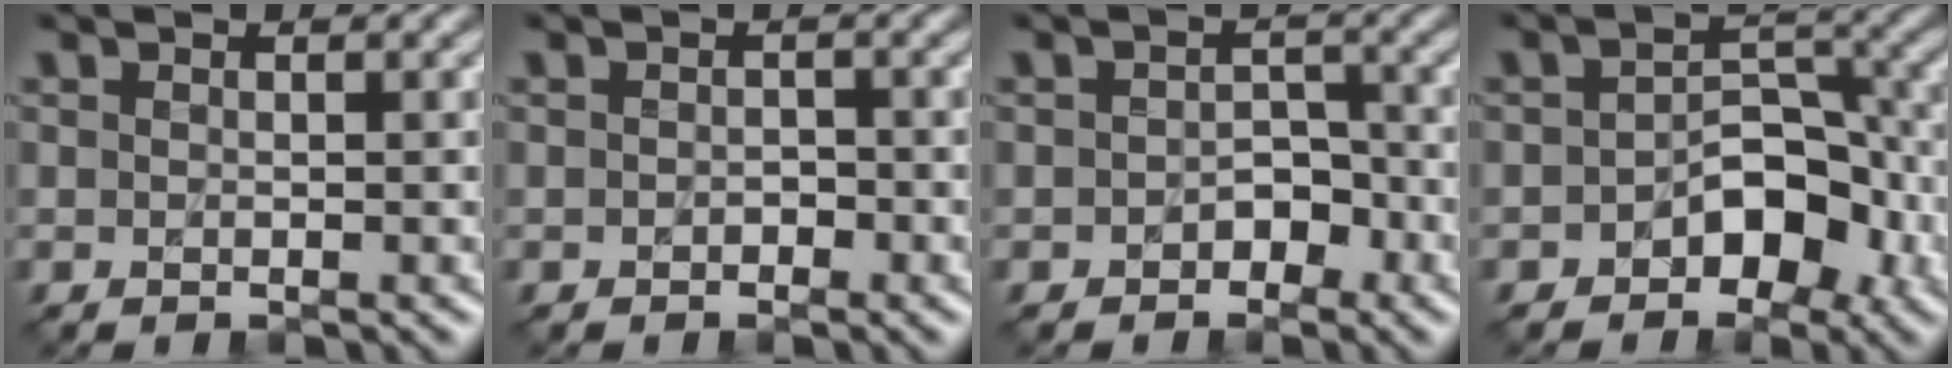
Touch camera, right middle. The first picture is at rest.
{"total": 0.8, "force": [-0.3, 0.6, 0.3], "torque": [-0.005, 0.000, -0.007]}
{"total": 2.0, "force": [-1.0, 1.4, 0.9], "torque": [-0.012, 0.005, -0.016]}
{"total": 4.8, "force": [-2.1, 3.0, 3.1], "torque": [-0.031, 0.006, -0.032]}